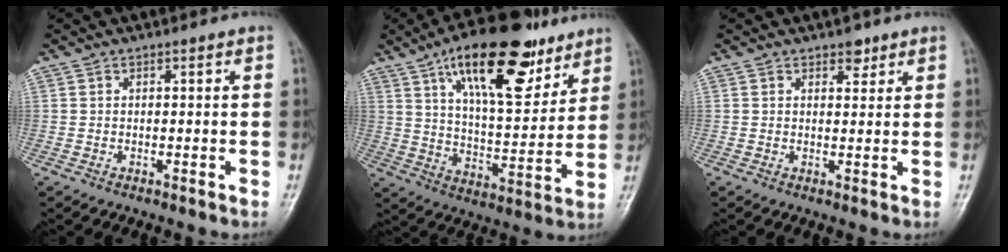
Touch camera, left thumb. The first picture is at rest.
{"total": 21.9, "force": [12.6, 8.9, 15.6], "torque": [-0.210, -0.045, 0.208]}
{"total": 2.3, "force": [1.6, 1.3, 0.9], "torque": [0.003, -0.008, 0.020]}